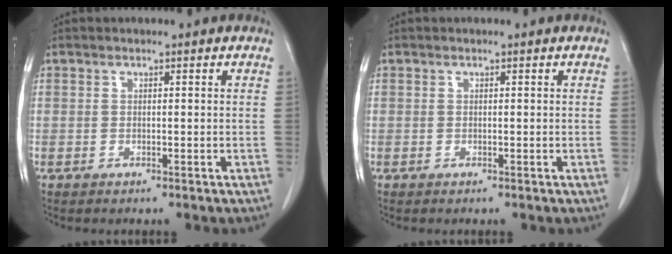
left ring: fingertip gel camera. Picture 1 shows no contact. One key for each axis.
{"total": 0.0}